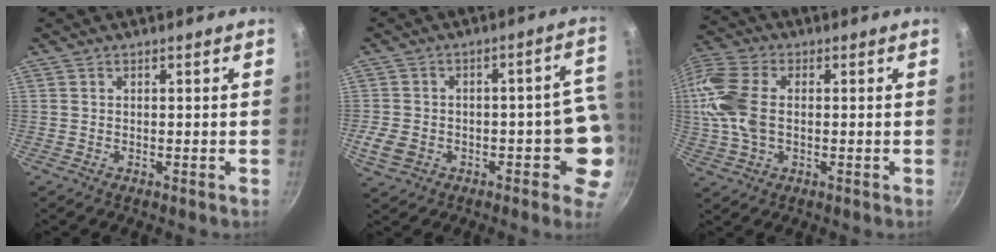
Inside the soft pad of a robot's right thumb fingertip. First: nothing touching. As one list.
[{"total": 10.7, "force": [-2.4, 7.0, 7.7], "torque": [-0.053, 0.026, -0.036]}, {"total": 14.7, "force": [0.7, 9.6, 11.1], "torque": [-0.244, 0.019, 0.002]}]